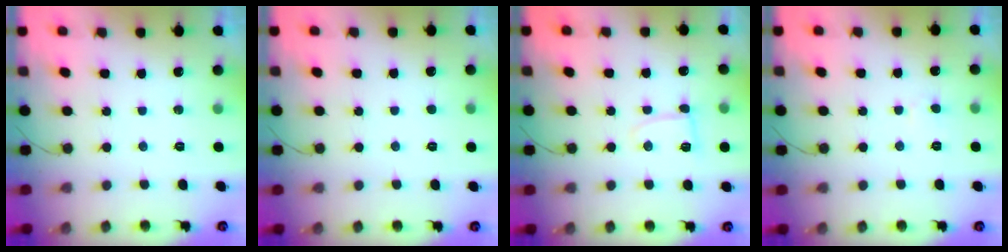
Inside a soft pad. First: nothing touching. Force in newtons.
{"total": 2.2, "press": 2.2, "slide": 0.2}
{"total": 5.0, "press": 4.9, "slide": 0.6}
{"total": 1.8, "press": 1.7, "slide": 0.2}